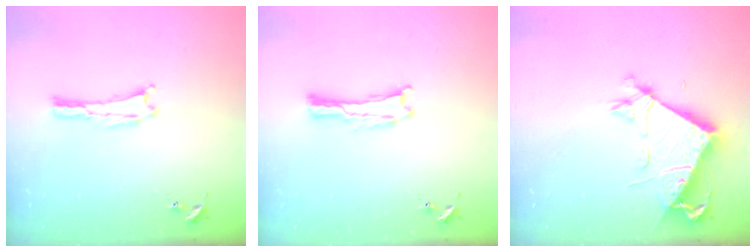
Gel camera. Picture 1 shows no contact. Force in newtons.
{"total": 0.0}
{"total": 7.4, "press": 7.4, "slide": 0.7}